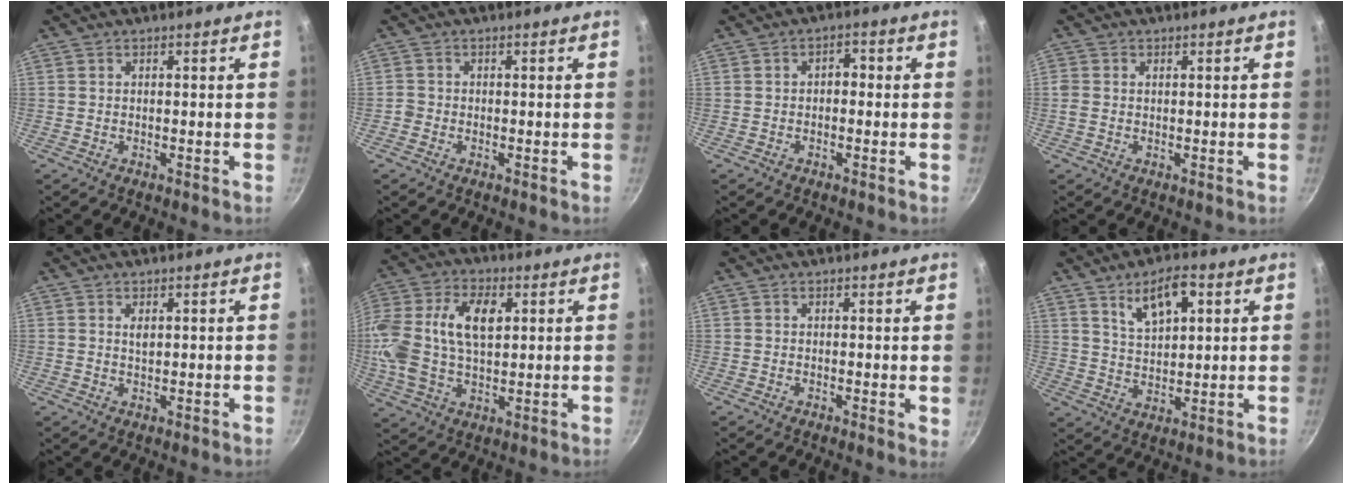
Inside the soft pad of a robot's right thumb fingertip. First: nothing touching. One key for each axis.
{"total": 1.2, "fx": -0.6, "fy": 1.0, "fz": 0.2, "tx": -0.001, "ty": 0.004, "tz": -0.013}
{"total": 2.7, "fx": -0.2, "fy": 1.8, "fz": 2.0, "tx": -0.016, "ty": 0.010, "tz": -0.007}
{"total": 1.5, "fx": 0.2, "fy": 1.1, "fz": 1.0, "tx": -0.021, "ty": 0.004, "tz": 0.002}
{"total": 1.6, "fx": 0.7, "fy": 0.8, "fz": 1.2, "tx": -0.019, "ty": -0.002, "tz": 0.012}
{"total": 18.3, "fx": 3.1, "fy": 11.2, "fz": 14.1, "tx": -0.287, "ty": 0.020, "tz": 0.050}
{"total": 1.6, "fx": 0.5, "fy": 0.6, "fz": 1.4, "tx": -0.014, "ty": -0.002, "tz": 0.003}
{"total": 9.6, "fx": 4.4, "fy": 4.9, "fz": 7.0, "tx": -0.100, "ty": -0.013, "tz": 0.083}